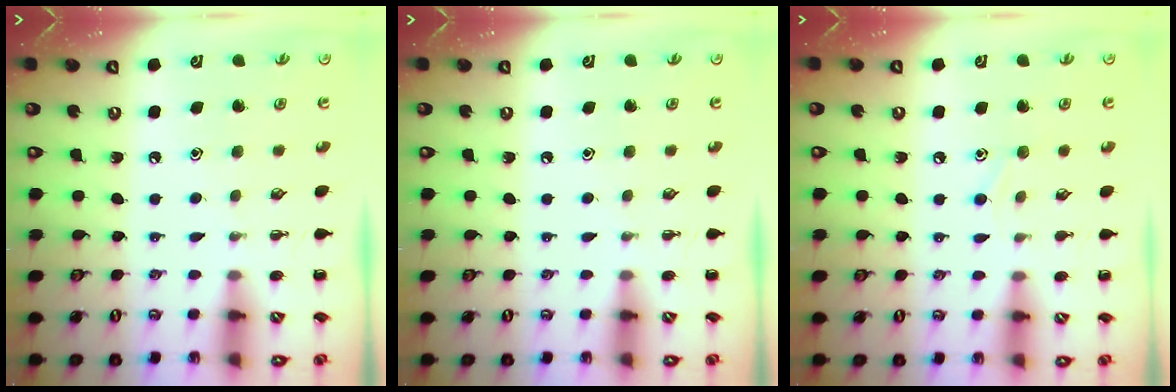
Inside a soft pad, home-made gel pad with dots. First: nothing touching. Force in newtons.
{"total": 0.0}
{"total": 7.2, "press": 6.7, "slide": 2.7}